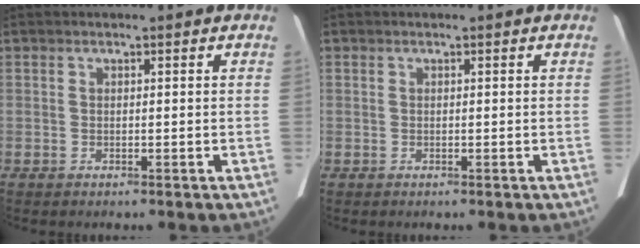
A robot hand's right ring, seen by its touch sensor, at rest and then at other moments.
{"total": 0.0}